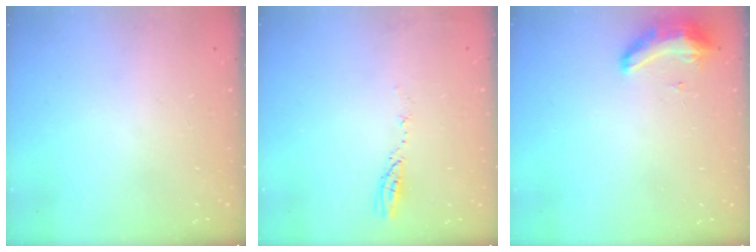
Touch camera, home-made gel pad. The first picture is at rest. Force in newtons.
{"total": 3.7, "press": 3.7, "slide": 0.3}
{"total": 8.7, "press": 8.4, "slide": 2.3}